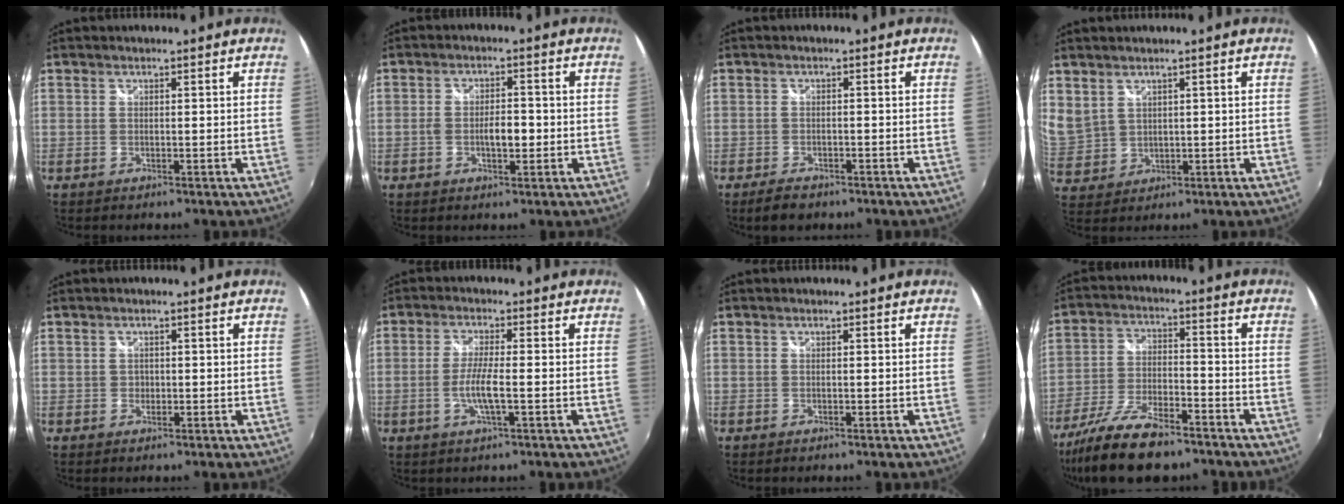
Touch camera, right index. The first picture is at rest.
{"total": 5.1, "force": [-1.3, 2.1, 4.4], "torque": [-0.081, 0.003, -0.022]}
{"total": 3.4, "force": [-2.6, 1.7, 1.4], "torque": [-0.035, -0.004, -0.041]}
{"total": 8.2, "force": [4.7, 6.0, 2.9], "torque": [-0.076, 0.012, 0.115]}
{"total": 1.0, "force": [-0.2, 1.0, 0.1], "torque": [0.000, -0.002, -0.002]}
{"total": 4.9, "force": [-1.4, 0.1, 4.7], "torque": [-0.094, -0.006, -0.028]}
{"total": 0.0}
{"total": 15.3, "force": [-12.0, 4.6, 8.4], "torque": [-0.182, -0.030, -0.213]}